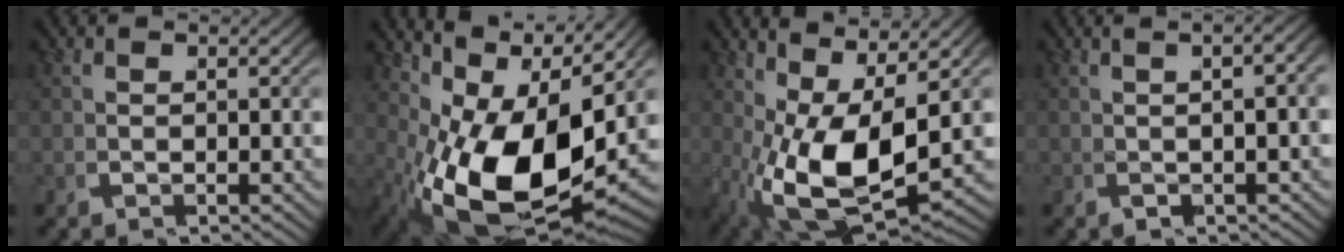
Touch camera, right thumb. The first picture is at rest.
{"total": 15.8, "force": [-0.7, 9.6, 12.5], "torque": [-0.255, -0.065, 0.012]}
{"total": 10.6, "force": [-0.2, 6.0, 8.7], "torque": [-0.189, -0.051, 0.021]}
{"total": 6.7, "force": [2.0, 3.5, 5.3], "torque": [-0.053, 0.031, 0.011]}